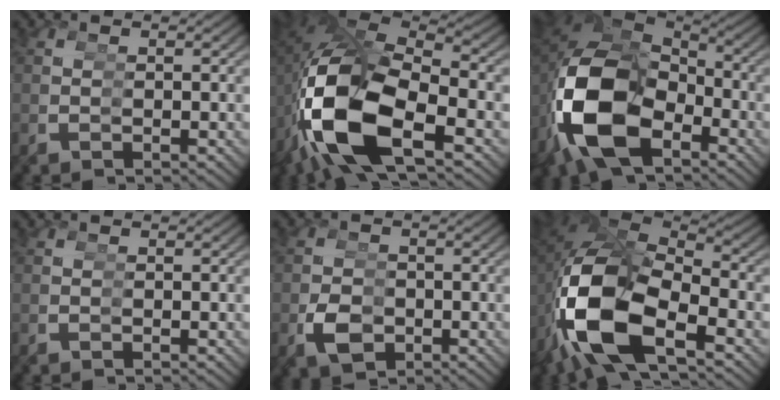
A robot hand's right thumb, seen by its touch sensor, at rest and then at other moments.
{"total": 17.6, "force": [-1.2, 11.8, 12.9], "torque": [-0.326, -0.037, 0.007]}
{"total": 16.0, "force": [-2.6, 11.3, 11.1], "torque": [-0.282, -0.027, -0.023]}
{"total": 0.0}
{"total": 3.9, "force": [-1.7, 3.3, 1.2], "torque": [-0.045, -0.023, -0.010]}
{"total": 15.8, "force": [-0.8, 11.0, 11.4], "torque": [-0.302, -0.032, 0.009]}